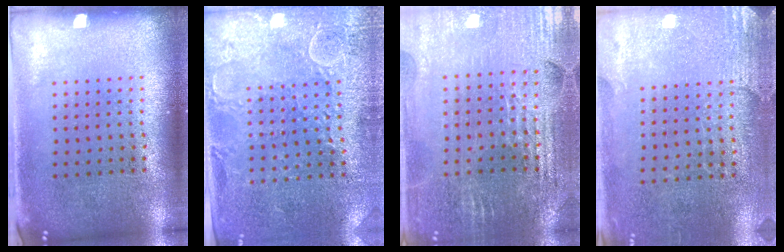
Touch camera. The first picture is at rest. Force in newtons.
{"total": 2.7, "press": 2.7, "slide": 0.6}
{"total": 2.9, "press": 2.9, "slide": 0.5}
{"total": 2.7, "press": 2.4, "slide": 1.2}